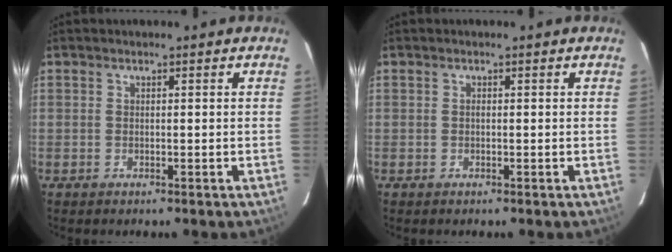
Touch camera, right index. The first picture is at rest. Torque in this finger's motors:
{"motor_torque": [0.17, 0.10, 0.07, 0.02]}